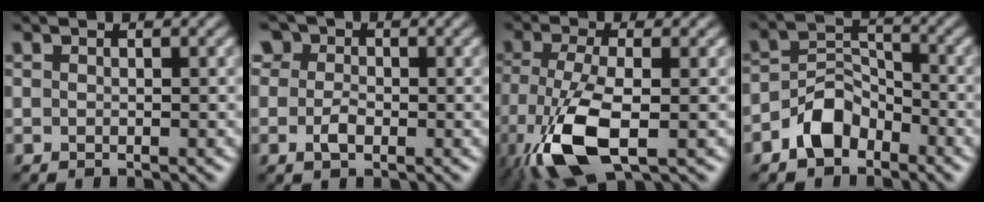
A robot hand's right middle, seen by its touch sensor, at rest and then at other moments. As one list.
[{"total": 2.8, "force": [-0.1, 2.2, 1.7], "torque": [-0.025, 0.003, -0.012]}, {"total": 8.1, "force": [-3.3, 3.1, 6.7], "torque": [-0.160, -0.011, -0.069]}, {"total": 4.5, "force": [-2.8, 2.7, 2.1], "torque": [-0.032, 0.008, -0.059]}]